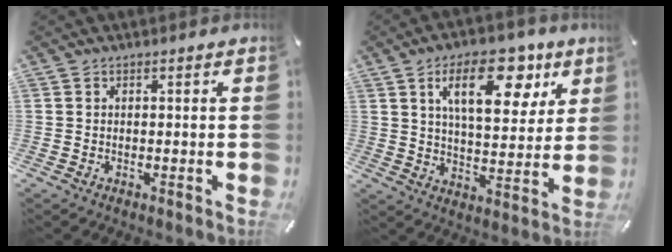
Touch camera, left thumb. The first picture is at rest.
{"total": 17.2, "force": [8.5, 8.6, 12.2], "torque": [-0.179, -0.022, 0.137]}